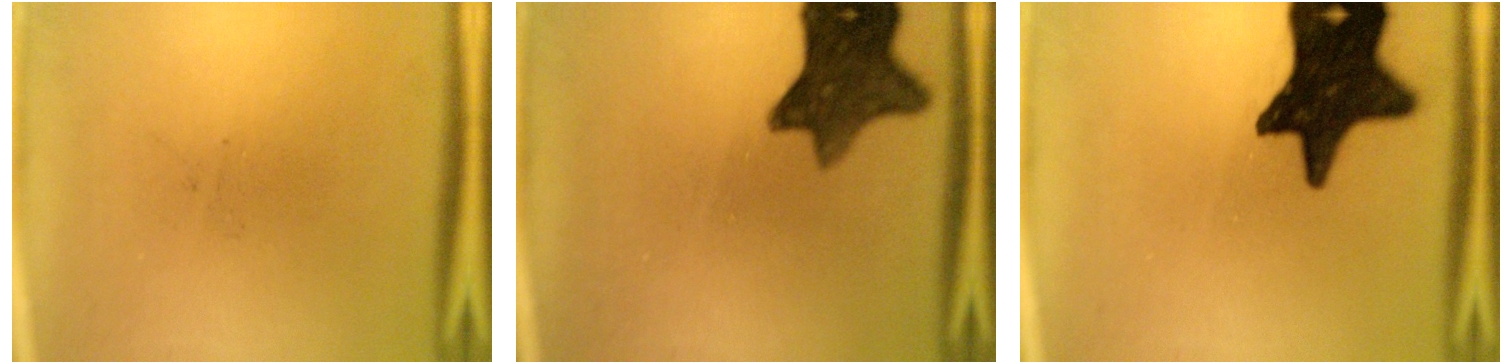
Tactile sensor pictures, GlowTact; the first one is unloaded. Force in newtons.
{"total": 10.9}
{"total": 17.3}